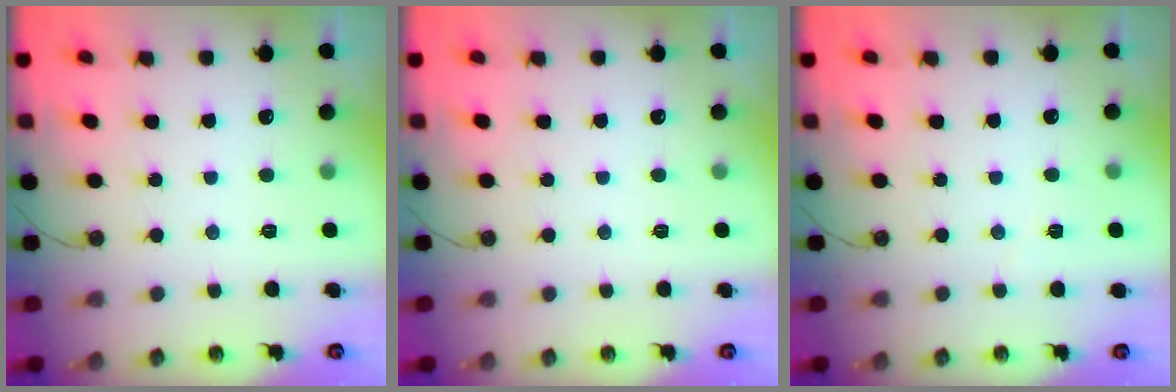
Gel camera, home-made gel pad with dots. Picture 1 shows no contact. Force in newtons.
{"total": 0.0}
{"total": 1.6, "press": 1.4, "slide": 0.6}